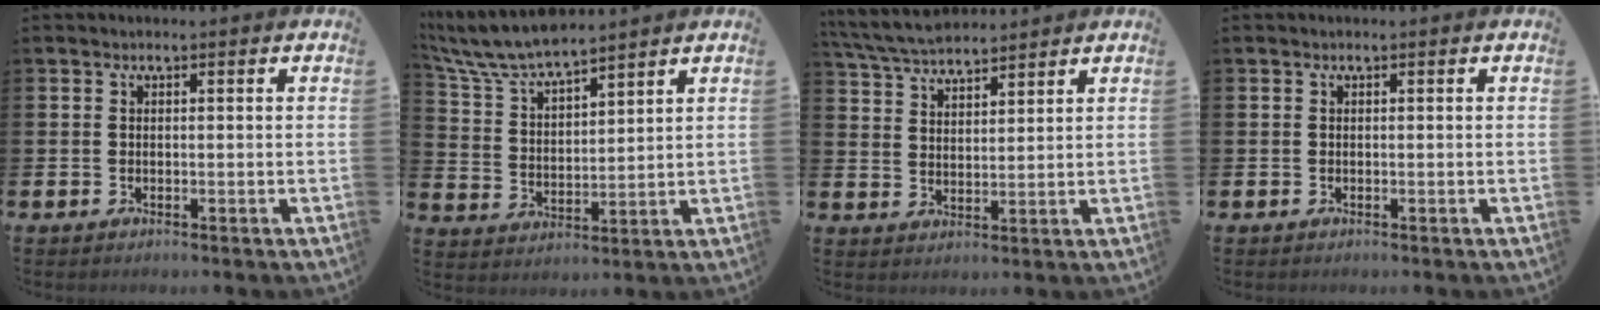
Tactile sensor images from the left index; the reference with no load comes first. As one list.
[{"total": 7.3, "force": [7.0, 0.9, 2.0], "torque": [-0.067, -0.038, 0.124]}, {"total": 5.4, "force": [5.3, 0.8, 0.9], "torque": [-0.037, -0.026, 0.096]}, {"total": 0.0}]